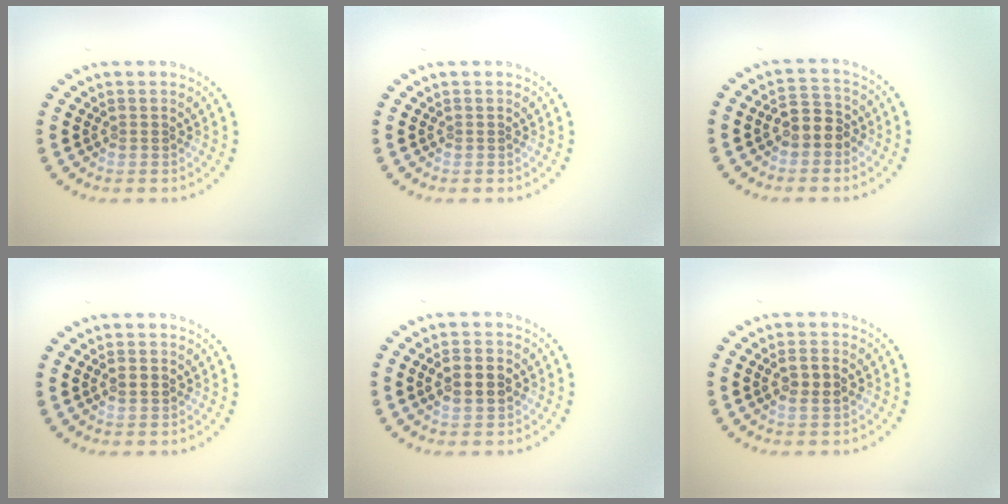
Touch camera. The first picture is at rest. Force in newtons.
{"total": 0.0}
{"total": 2.7, "press": 2.6, "slide": 0.8}
{"total": 1.6, "press": 1.6, "slide": 0.1}
{"total": 3.0, "press": 3.0, "slide": 0.1}
{"total": 2.1, "press": 2.1, "slide": 0.5}